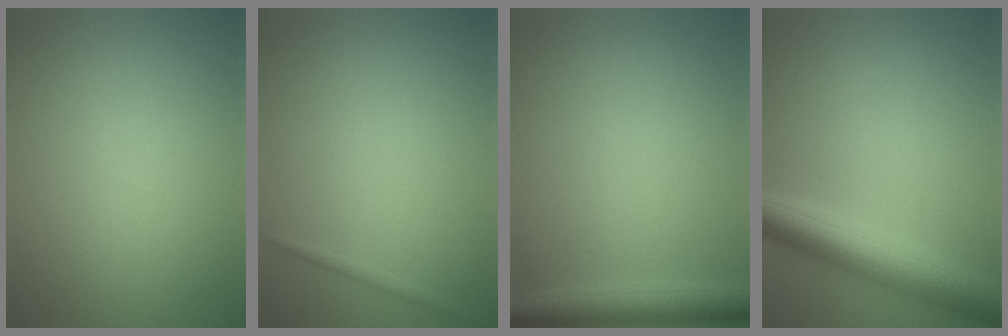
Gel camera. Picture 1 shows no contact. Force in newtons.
{"total": 0.6, "press": 0.6, "slide": 0.0}
{"total": 3.3, "press": 3.3, "slide": 0.2}
{"total": 6.0, "press": 6.0, "slide": 0.1}